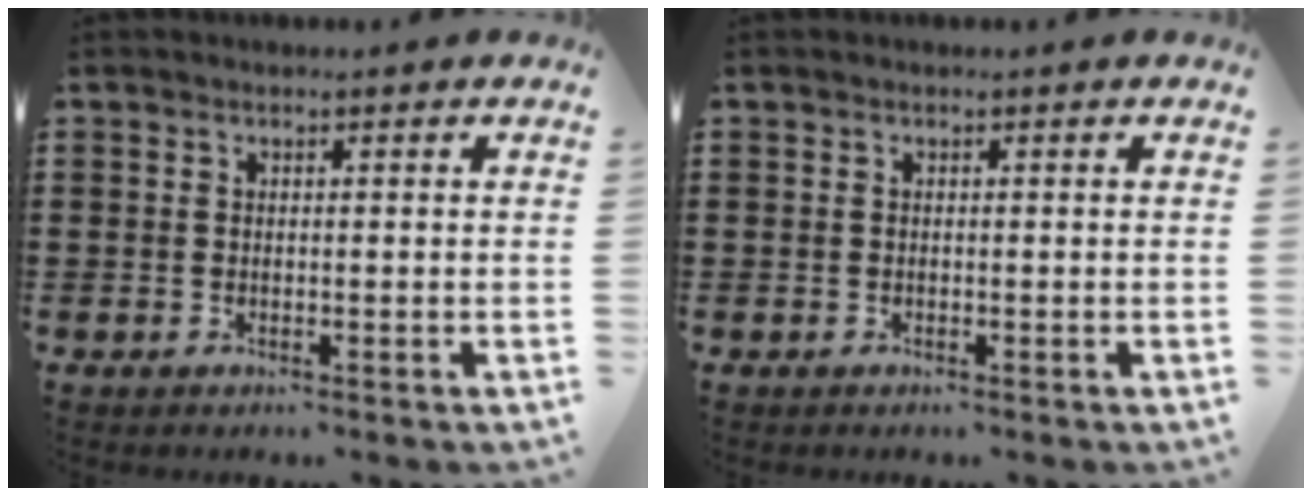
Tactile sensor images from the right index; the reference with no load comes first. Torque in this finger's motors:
{"motor_torque": [-0.07, 0.06, 0.00, 0.01]}